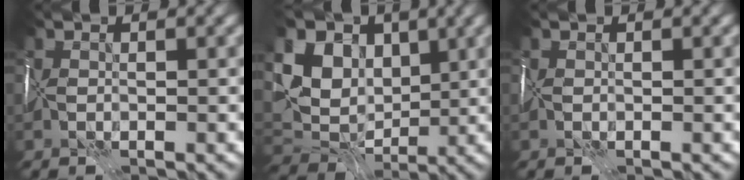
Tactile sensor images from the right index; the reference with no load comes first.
{"total": 11.6, "force": [4.3, 9.4, 5.5], "torque": [-0.135, 0.035, 0.067]}
{"total": 0.0}